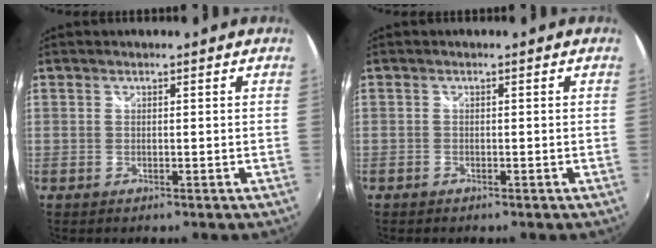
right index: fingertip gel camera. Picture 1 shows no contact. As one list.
[{"total": 0.7, "force": [-0.6, 0.3, 0.1], "torque": [-0.004, 0.000, -0.012]}]